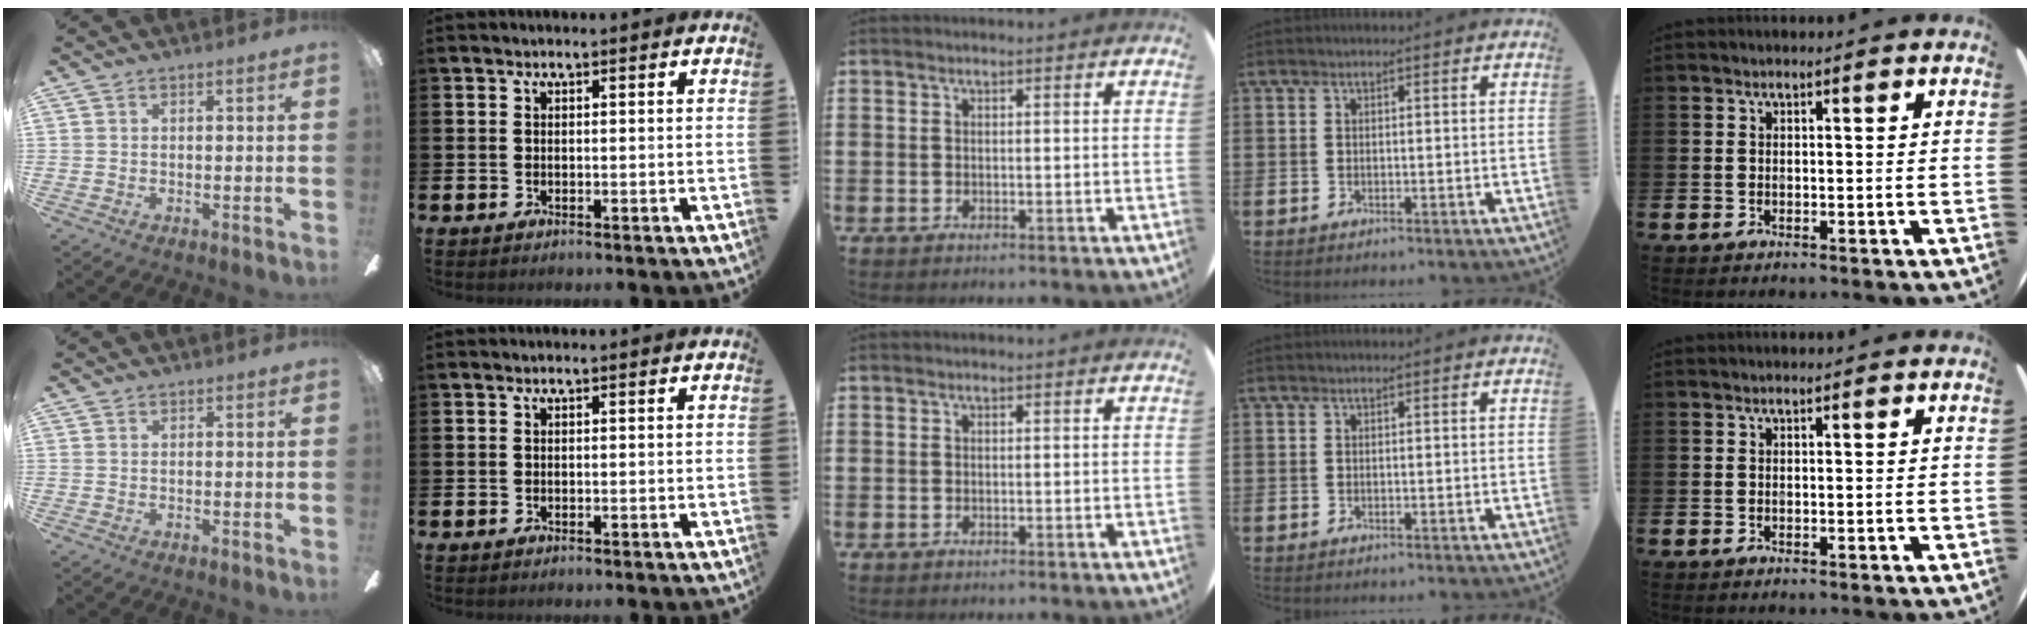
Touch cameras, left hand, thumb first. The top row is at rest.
{}